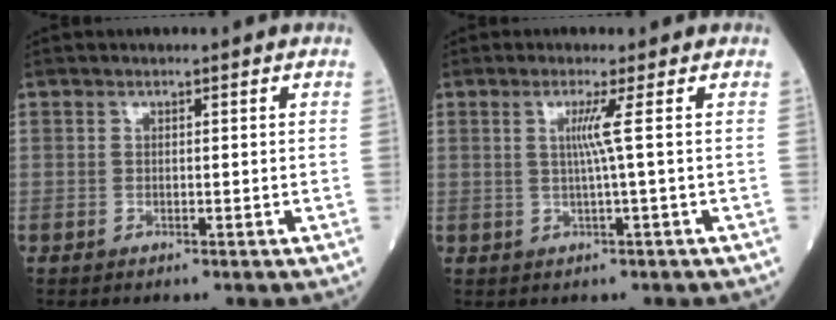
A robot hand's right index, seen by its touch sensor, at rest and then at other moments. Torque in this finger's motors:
{"motor_torque": [0.42, -0.02, 0.20, 0.07]}